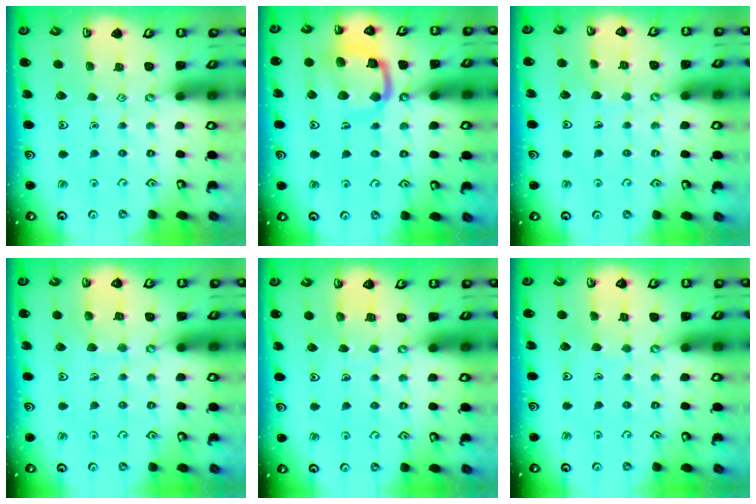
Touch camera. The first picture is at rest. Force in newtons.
{"total": 14.3, "press": 14.2, "slide": 1.5}
{"total": 4.0, "press": 4.0, "slide": 0.3}
{"total": 5.1, "press": 5.0, "slide": 0.4}
{"total": 5.0, "press": 5.0, "slide": 0.3}
{"total": 2.4, "press": 2.4, "slide": 0.2}